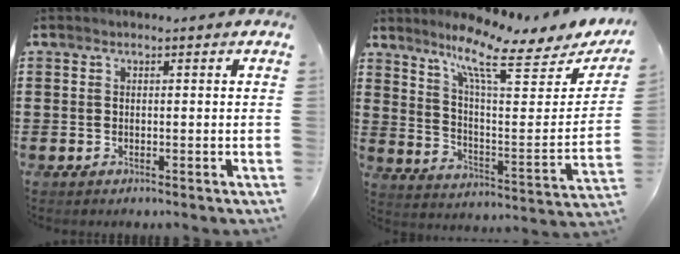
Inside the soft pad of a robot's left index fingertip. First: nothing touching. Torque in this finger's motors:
{"motor_torque": [0.62, -0.19, 0.32, 0.11]}